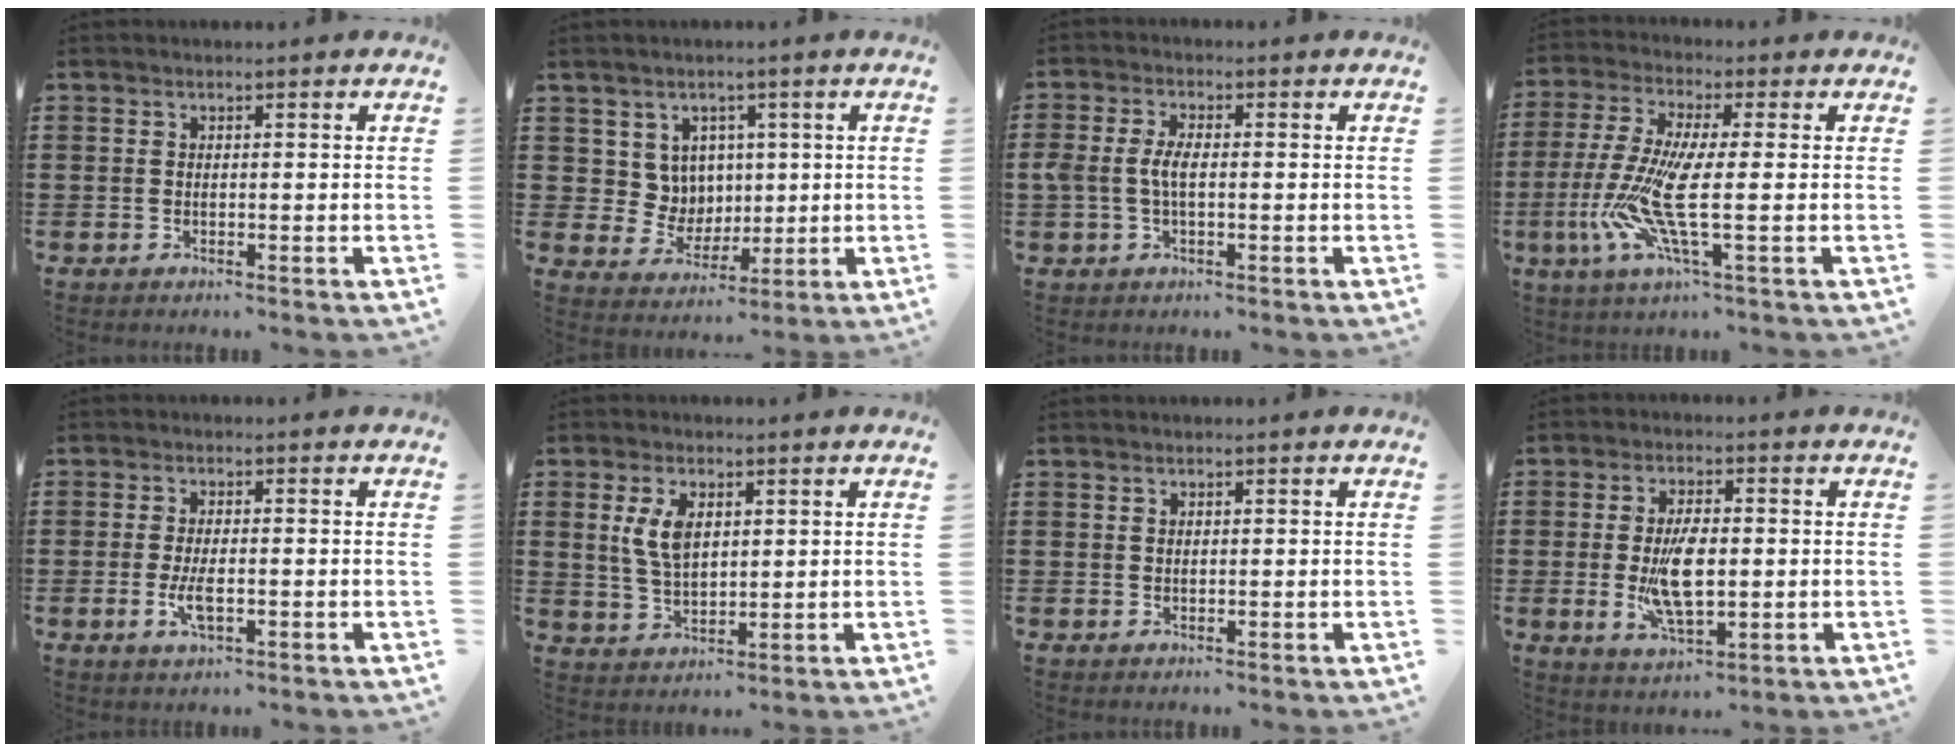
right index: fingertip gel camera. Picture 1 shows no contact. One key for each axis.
{"total": 6.2, "fx": 2.2, "fy": 5.6, "fz": 1.4, "tx": -0.049, "ty": 0.001, "tz": 0.044}
{"total": 3.8, "fx": -0.3, "fy": 1.7, "fz": 3.4, "tx": -0.085, "ty": -0.003, "tz": -0.014}
{"total": 11.4, "fx": -2.3, "fy": 1.7, "fz": 11.1, "tx": -0.256, "ty": -0.033, "tz": -0.052}
{"total": 3.8, "fx": -0.9, "fy": 1.3, "fz": 3.4, "tx": -0.081, "ty": -0.006, "tz": -0.022}
{"total": 5.9, "fx": 1.7, "fy": 3.2, "fz": 4.6, "tx": -0.108, "ty": 0.008, "tz": 0.028}
{"total": 0.6, "fx": 0.4, "fy": 0.5, "fz": 0.2, "tx": -0.005, "ty": 0.003, "tz": 0.007}
{"total": 8.5, "fx": -0.5, "fy": 3.6, "fz": 7.6, "tx": -0.154, "ty": -0.006, "tz": -0.015}